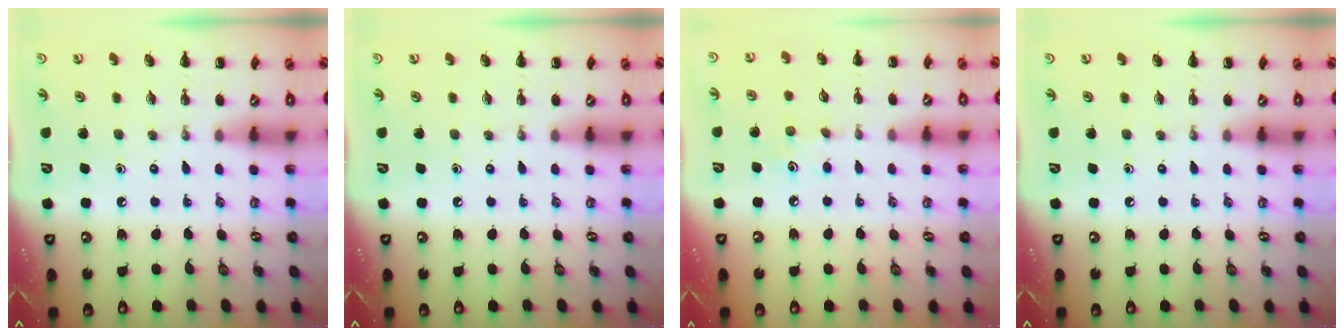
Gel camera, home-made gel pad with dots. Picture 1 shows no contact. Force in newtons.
{"total": 0.0}
{"total": 5.3, "press": 5.1, "slide": 1.4}
{"total": 0.0}